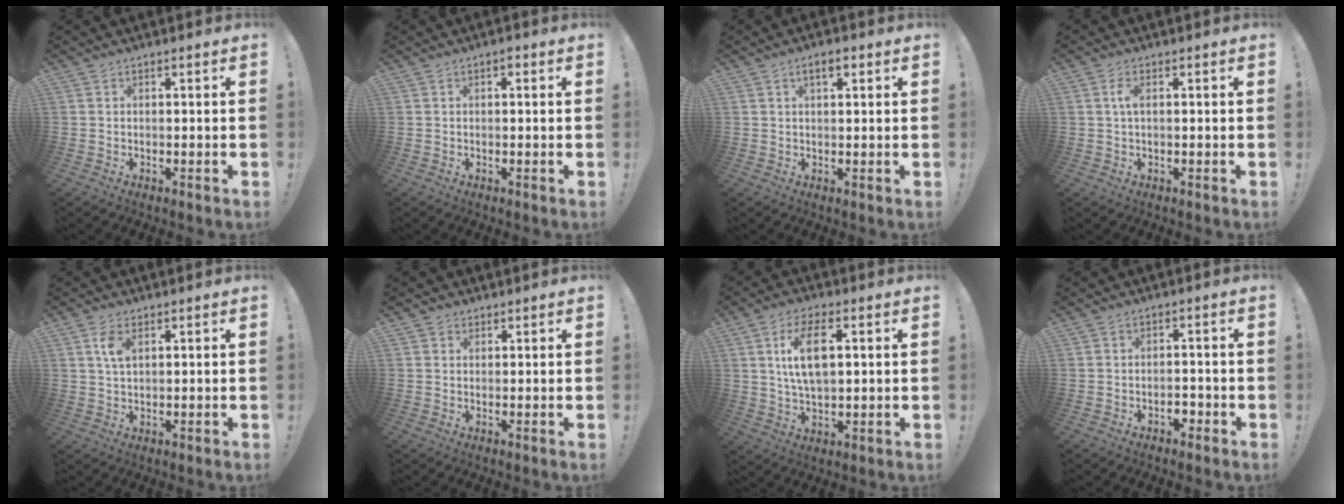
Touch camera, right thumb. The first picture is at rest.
{"total": 0.6, "force": [-0.1, 0.4, 0.4], "torque": [-0.003, 0.001, -0.003]}
{"total": 3.4, "force": [1.6, 1.3, 2.7], "torque": [-0.044, -0.001, 0.026]}
{"total": 2.8, "force": [0.4, 0.9, 2.6], "torque": [-0.047, 0.001, 0.004]}
{"total": 4.7, "force": [1.9, 2.3, 3.6], "torque": [-0.062, -0.002, 0.032]}
{"total": 5.3, "force": [1.9, 4.9, 0.8], "torque": [-0.011, -0.008, 0.038]}
{"total": 11.3, "force": [2.9, 5.7, 9.3], "torque": [-0.166, 0.001, 0.049]}
{"total": 2.3, "force": [-1.6, 1.2, 1.1], "torque": [-0.011, -0.007, -0.030]}